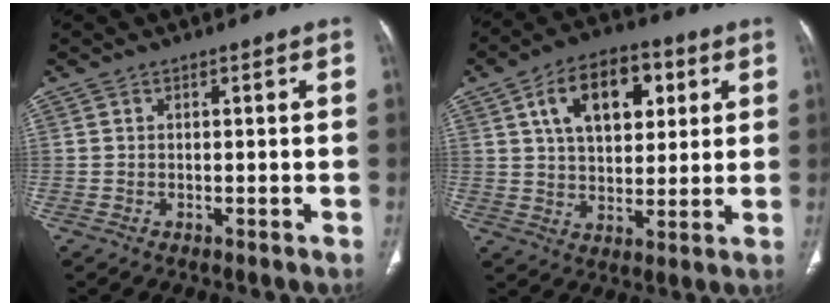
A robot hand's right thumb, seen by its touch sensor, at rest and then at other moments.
{"total": 14.9, "force": [5.2, 8.9, 10.7], "torque": [-0.136, -0.001, 0.085]}